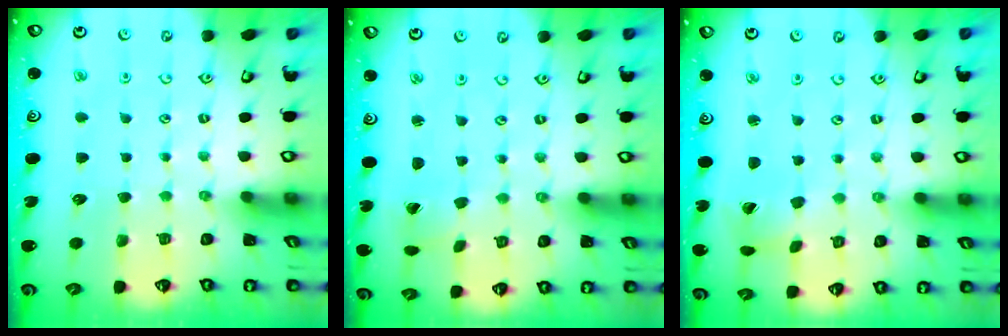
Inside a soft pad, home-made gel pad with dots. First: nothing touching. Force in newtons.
{"total": 1.1, "press": 1.1, "slide": 0.0}
{"total": 2.2, "press": 2.2, "slide": 0.4}